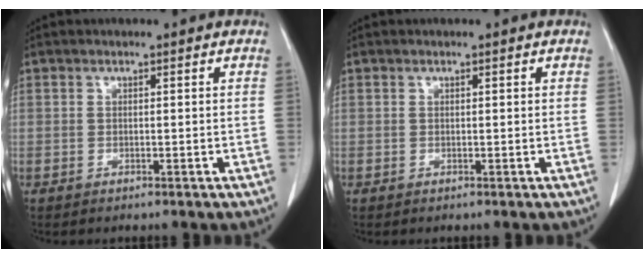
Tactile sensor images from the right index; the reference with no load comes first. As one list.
[{"total": 0.0}]